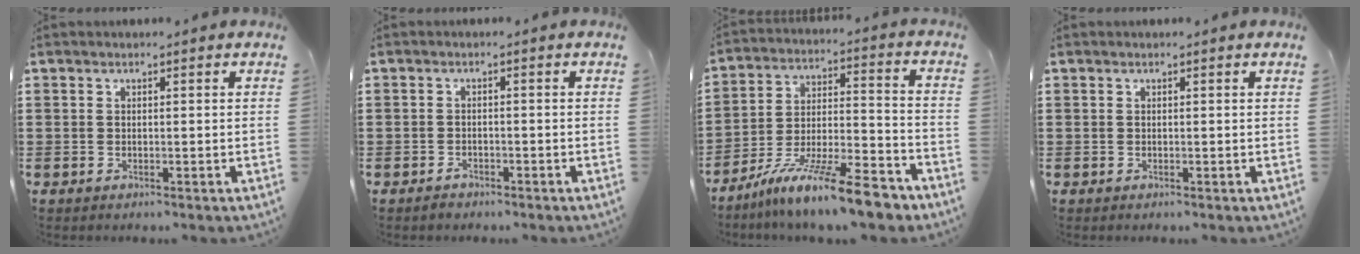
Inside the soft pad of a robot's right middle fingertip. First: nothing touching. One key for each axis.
{"total": 1.3, "fx": -1.1, "fy": 0.6, "fz": 0.2, "tx": -0.007, "ty": 0.000, "tz": -0.023}
{"total": 13.6, "fx": -10.7, "fy": 1.6, "fz": 8.1, "tx": -0.130, "ty": 0.036, "tz": -0.193}
{"total": 0.0}